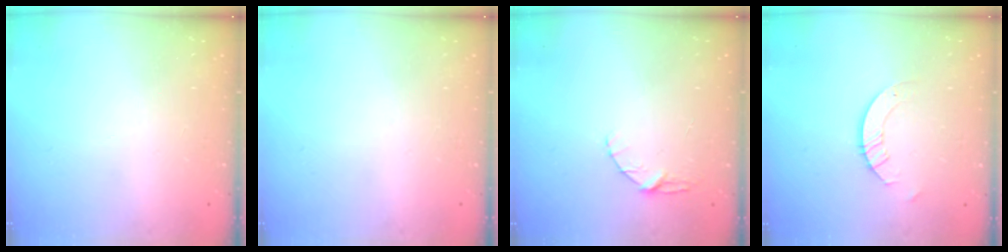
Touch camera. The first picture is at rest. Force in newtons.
{"total": 0.0}
{"total": 4.0, "press": 3.9, "slide": 0.4}
{"total": 3.5, "press": 3.5, "slide": 0.3}